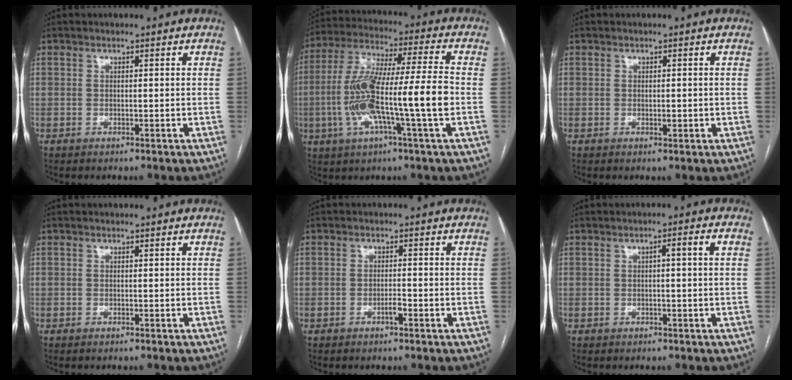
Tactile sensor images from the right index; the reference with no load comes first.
{"total": 15.9, "force": [-3.3, 0.4, 15.5], "torque": [-0.300, 0.009, -0.064]}
{"total": 1.0, "force": [-0.1, 0.5, 0.9], "torque": [-0.011, 0.000, -0.001]}
{"total": 0.0}
{"total": 1.4, "force": [-0.8, 0.2, 1.2], "torque": [-0.022, 0.001, -0.015]}
{"total": 2.4, "force": [0.3, -0.1, 2.4], "torque": [-0.036, 0.008, 0.005]}